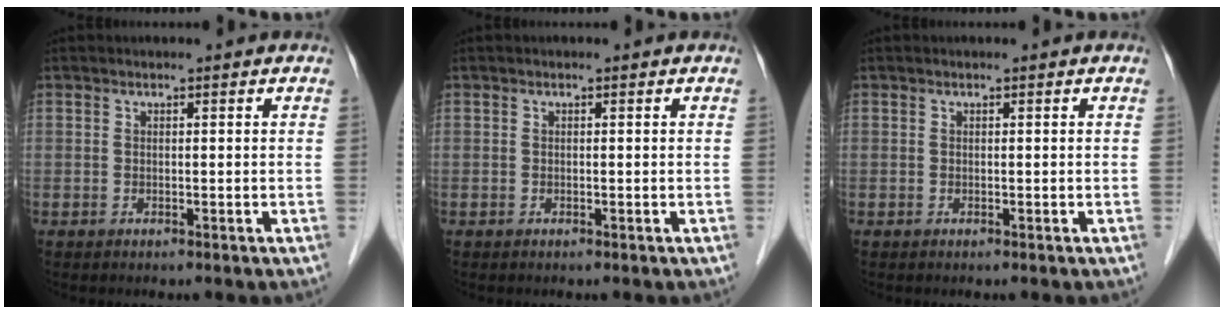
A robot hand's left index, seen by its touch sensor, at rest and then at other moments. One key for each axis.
{"total": 0.0}
{"total": 0.0}